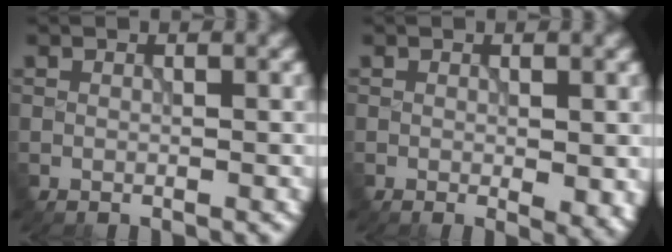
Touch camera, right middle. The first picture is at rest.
{"total": 2.2, "force": [-0.2, 0.7, 2.1], "torque": [-0.025, -0.008, -0.001]}